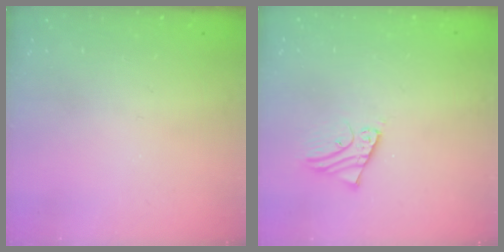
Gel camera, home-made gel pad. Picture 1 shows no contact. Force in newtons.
{"total": 2.4, "press": 2.4, "slide": 0.1}